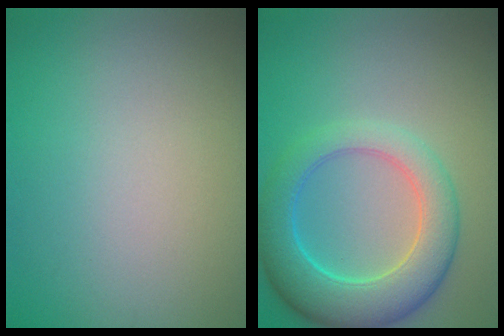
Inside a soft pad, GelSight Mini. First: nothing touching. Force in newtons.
{"total": 6.9, "press": 6.8, "slide": 0.5}